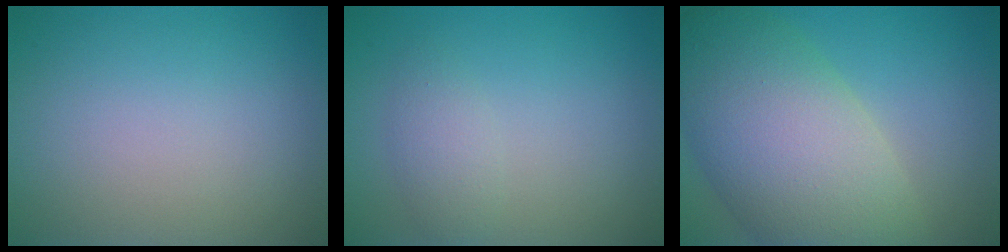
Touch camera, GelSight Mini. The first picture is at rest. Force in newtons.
{"total": 1.9, "press": 1.9, "slide": 0.1}
{"total": 11.8, "press": 11.8, "slide": 0.8}